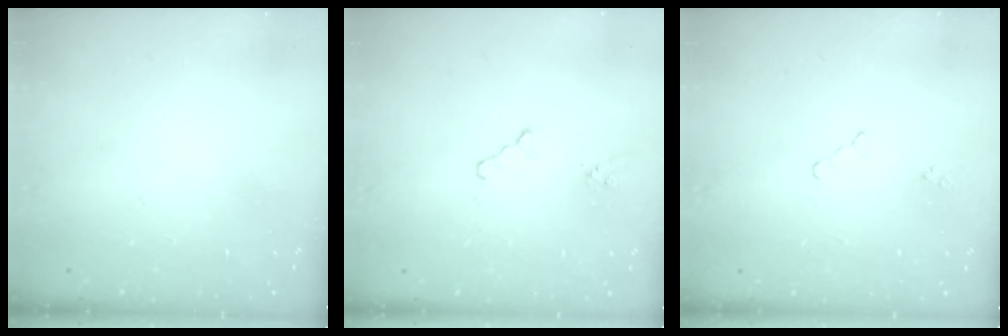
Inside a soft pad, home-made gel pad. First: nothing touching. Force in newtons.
{"total": 1.6, "press": 1.5, "slide": 0.3}
{"total": 1.5, "press": 1.5, "slide": 0.3}